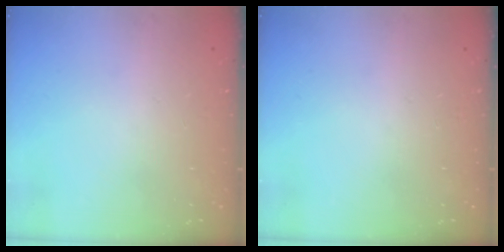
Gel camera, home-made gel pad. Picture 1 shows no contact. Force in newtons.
{"total": 0.0}